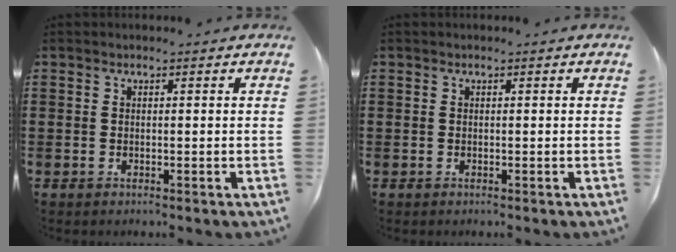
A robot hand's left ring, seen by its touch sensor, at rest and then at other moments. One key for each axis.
{"total": 0.0}